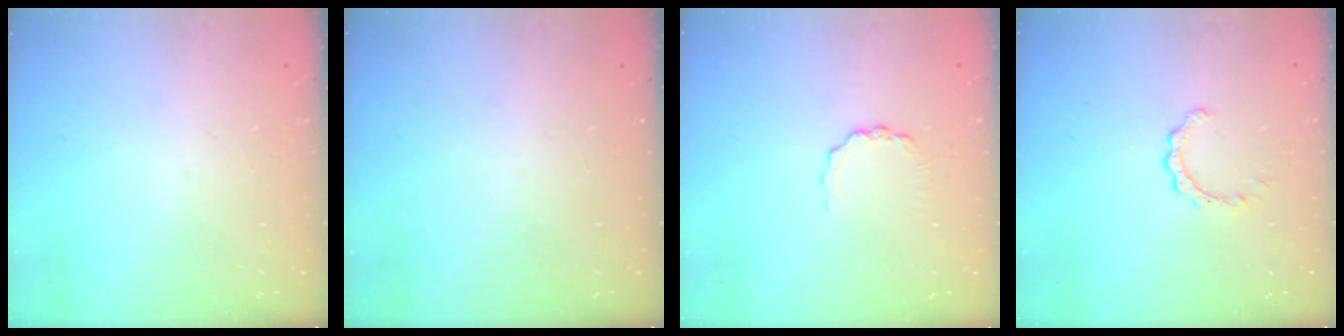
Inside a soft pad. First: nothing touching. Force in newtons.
{"total": 0.0}
{"total": 3.8, "press": 3.8, "slide": 0.4}
{"total": 2.2, "press": 2.1, "slide": 0.3}